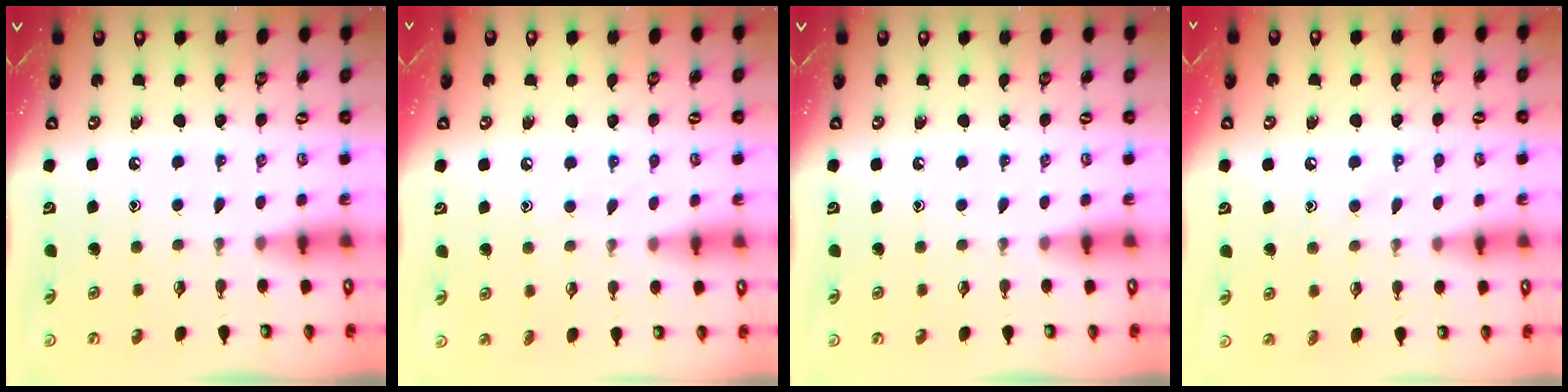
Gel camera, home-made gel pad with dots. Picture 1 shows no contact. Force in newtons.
{"total": 5.2, "press": 5.2, "slide": 0.4}
{"total": 0.0}
{"total": 6.6, "press": 6.6, "slide": 0.5}